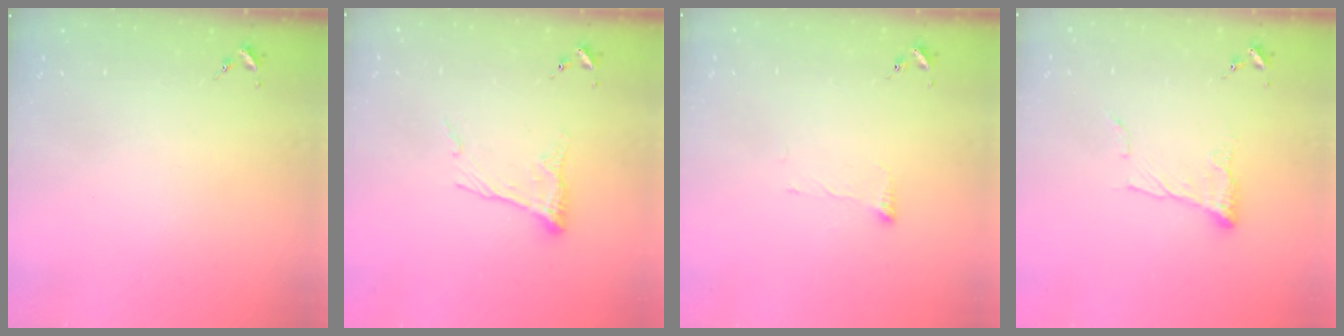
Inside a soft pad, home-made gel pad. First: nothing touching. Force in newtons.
{"total": 10.0, "press": 10.0, "slide": 0.7}
{"total": 3.8, "press": 3.7, "slide": 0.6}
{"total": 9.0, "press": 9.0, "slide": 0.3}